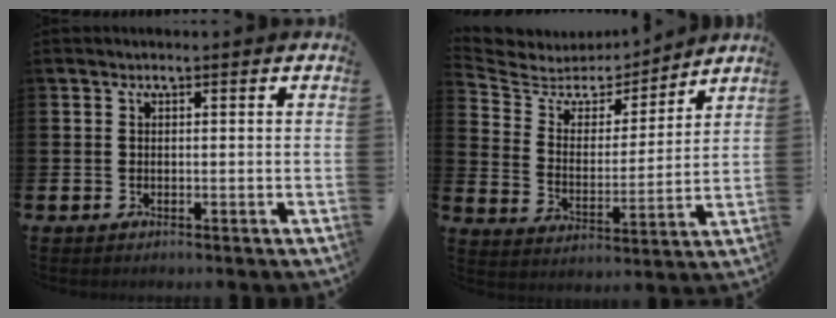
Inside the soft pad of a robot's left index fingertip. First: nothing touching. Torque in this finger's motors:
{"motor_torque": [1.02, -1.12, 0.04, -0.01]}